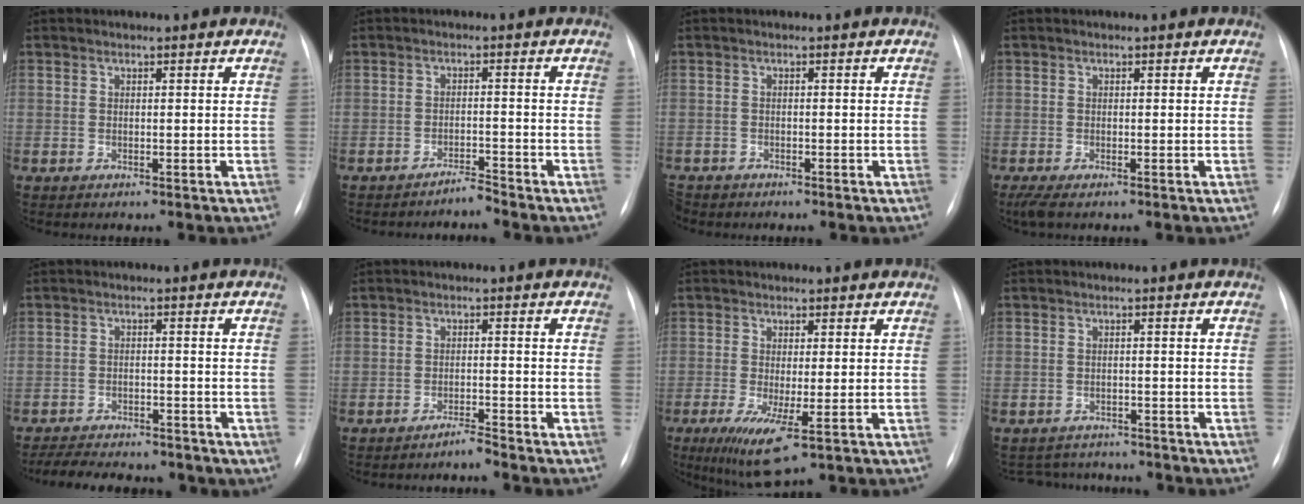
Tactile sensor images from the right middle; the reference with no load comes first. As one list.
[{"total": 2.0, "force": [-2.0, -0.4, -0.1], "torque": [0.010, -0.006, -0.032]}, {"total": 3.0, "force": [-2.5, 1.6, 0.1], "torque": [-0.003, -0.002, -0.045]}, {"total": 2.0, "force": [-1.4, 0.5, 1.4], "torque": [-0.031, -0.009, -0.026]}, {"total": 11.4, "force": [-9.3, 4.3, 4.9], "torque": [-0.095, 0.003, -0.125]}, {"total": 1.8, "force": [-1.8, -0.4, 0.3], "torque": [0.000, -0.002, -0.030]}, {"total": 6.4, "force": [-2.2, 1.1, 5.9], "torque": [-0.112, -0.020, -0.033]}, {"total": 5.3, "force": [-5.0, 1.7, 0.1], "torque": [0.001, 0.010, -0.067]}]